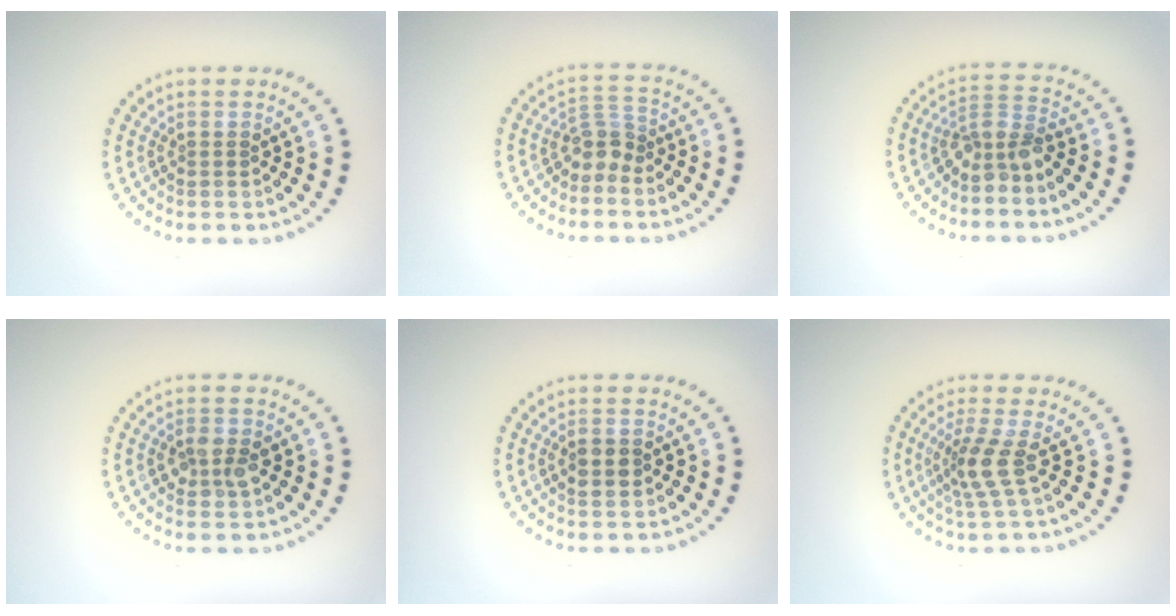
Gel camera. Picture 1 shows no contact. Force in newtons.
{"total": 2.5, "press": 1.9, "slide": 1.6}
{"total": 3.1, "press": 2.2, "slide": 2.1}
{"total": 2.4, "press": 2.4, "slide": 0.1}
{"total": 1.7, "press": 1.7, "slide": 0.1}
{"total": 3.0, "press": 2.2, "slide": 2.0}